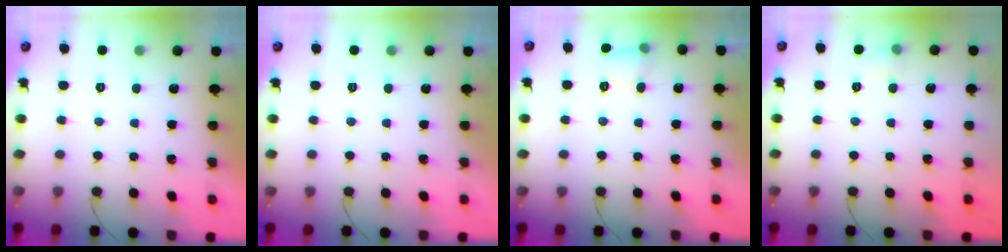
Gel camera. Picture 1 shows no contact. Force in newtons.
{"total": 0.0}
{"total": 5.2, "press": 5.0, "slide": 1.7}
{"total": 5.5, "press": 5.3, "slide": 1.6}